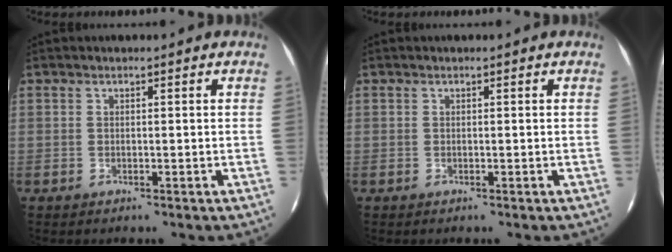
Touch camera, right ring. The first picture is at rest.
{"total": 0.0}